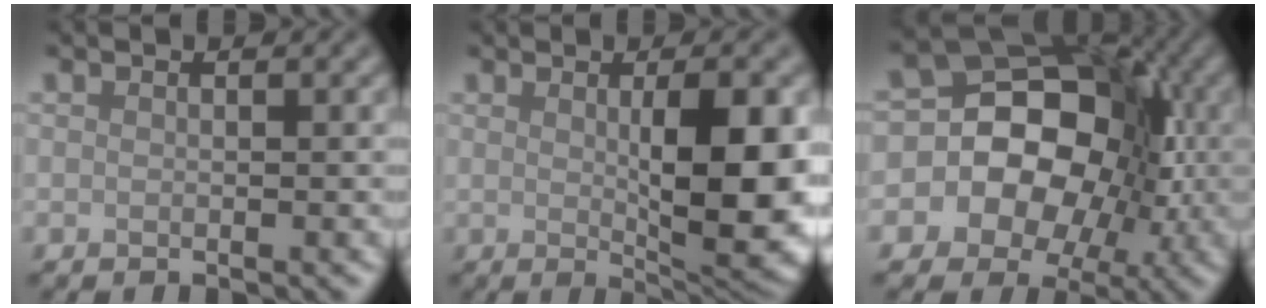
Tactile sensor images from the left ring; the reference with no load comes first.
{"total": 8.9, "force": [0.3, 2.6, 8.5], "torque": [-0.118, -0.006, 0.013]}
{"total": 16.5, "force": [-1.4, 13.8, 9.0], "torque": [-0.148, 0.032, -0.058]}